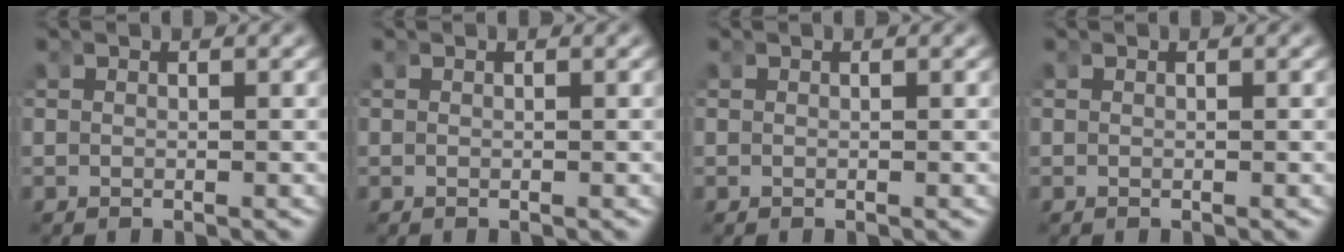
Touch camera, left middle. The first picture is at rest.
{"total": 0.0}
{"total": 0.0}
{"total": 0.0}